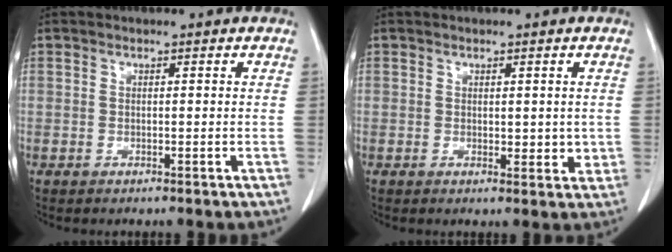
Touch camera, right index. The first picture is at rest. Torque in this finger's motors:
{"motor_torque": [0.12, 0.17, 0.15, 0.01]}